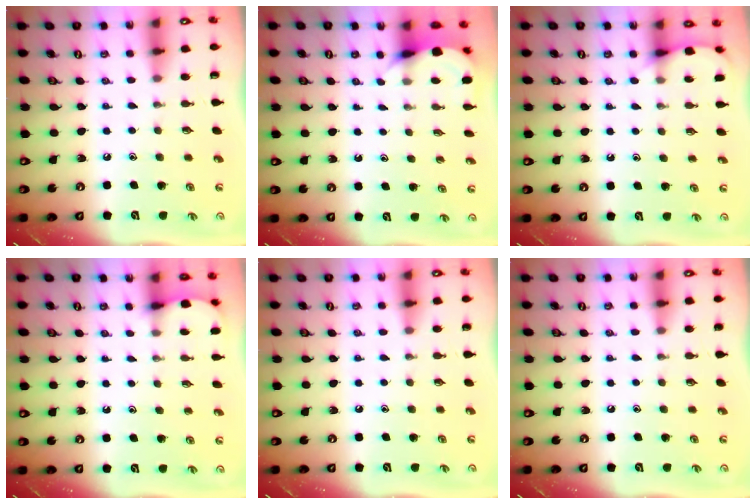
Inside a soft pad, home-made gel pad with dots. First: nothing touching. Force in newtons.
{"total": 4.2, "press": 4.2, "slide": 0.4}
{"total": 5.7, "press": 5.7, "slide": 0.4}
{"total": 2.1, "press": 2.1, "slide": 0.2}
{"total": 0.0}
{"total": 0.0}